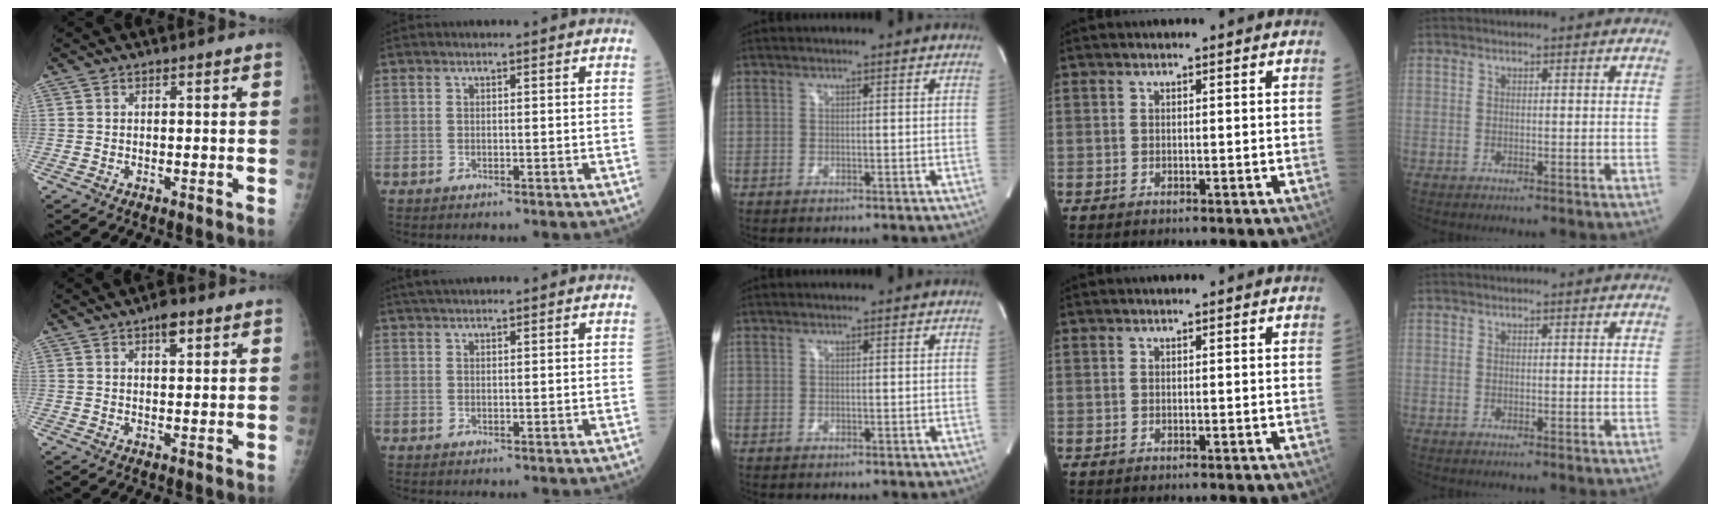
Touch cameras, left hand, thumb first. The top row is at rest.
{"thumb": {"total": 3.6, "force": [2.1, 1.6, 2.5], "torque": [-0.024, -0.008, 0.029]}, "index": {"total": 3.4, "force": [3.0, 0.2, 1.6], "torque": [-0.025, 0.027, 0.052]}}